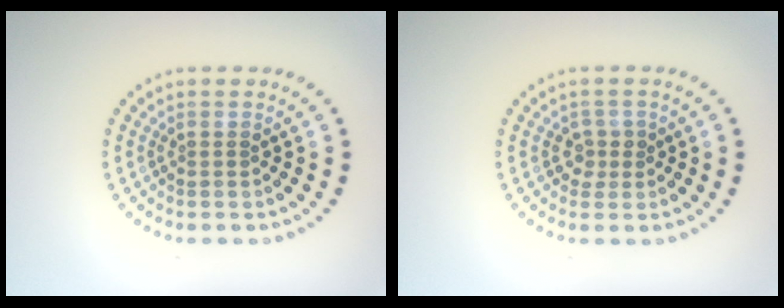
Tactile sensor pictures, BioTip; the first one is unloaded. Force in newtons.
{"total": 1.3, "press": 1.2, "slide": 0.6}